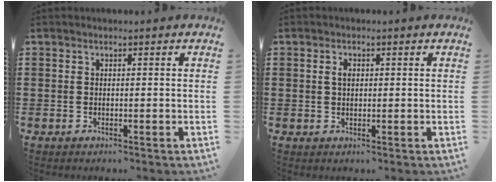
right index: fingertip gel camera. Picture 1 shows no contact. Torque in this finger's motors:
{"motor_torque": [0.54, 0.26, 0.12, 0.05]}